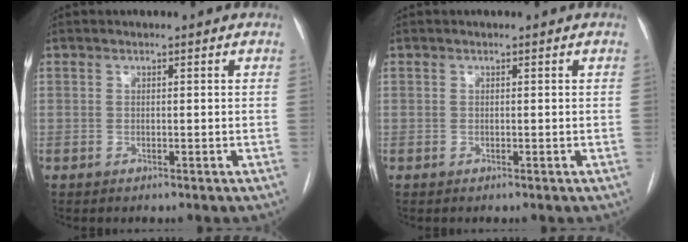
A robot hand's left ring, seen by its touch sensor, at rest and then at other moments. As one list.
[{"total": 0.0}]